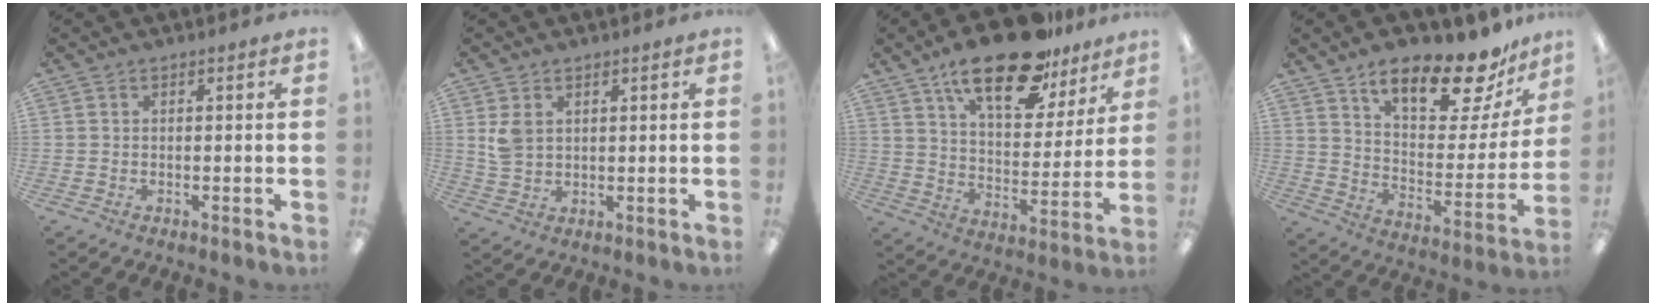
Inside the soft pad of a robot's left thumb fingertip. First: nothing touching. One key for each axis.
{"total": 4.4, "fx": 1.8, "fy": 3.1, "fz": 2.6, "tx": -0.047, "ty": 0.001, "tz": 0.035}
{"total": 20.6, "fx": 14.5, "fy": 8.3, "fz": 12.1, "tx": -0.191, "ty": -0.081, "tz": 0.244}
{"total": 19.6, "fx": 14.9, "fy": 6.6, "fz": 10.7, "tx": -0.163, "ty": -0.099, "tz": 0.250}